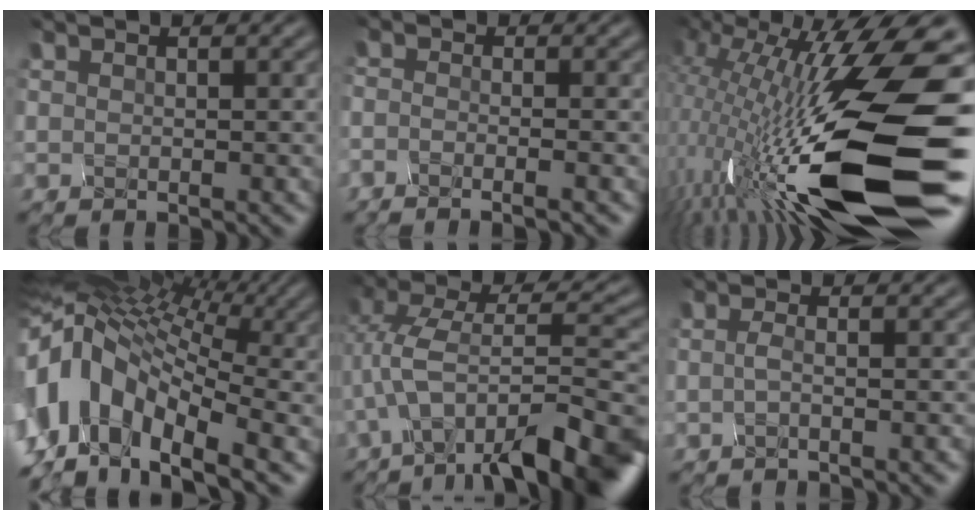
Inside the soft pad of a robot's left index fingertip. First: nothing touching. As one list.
[{"total": 2.1, "force": [-1.7, 0.7, 1.0], "torque": [0.007, -0.002, -0.049]}, {"total": 18.1, "force": [-5.7, 5.5, 16.3], "torque": [-0.302, 0.004, -0.098]}, {"total": 13.1, "force": [-2.4, 8.1, 10.0], "torque": [-0.238, 0.012, -0.031]}, {"total": 11.5, "force": [-6.0, 3.7, 9.1], "torque": [-0.152, 0.019, -0.095]}, {"total": 1.5, "force": [-1.2, 0.3, 0.9], "torque": [-0.020, -0.003, -0.022]}]